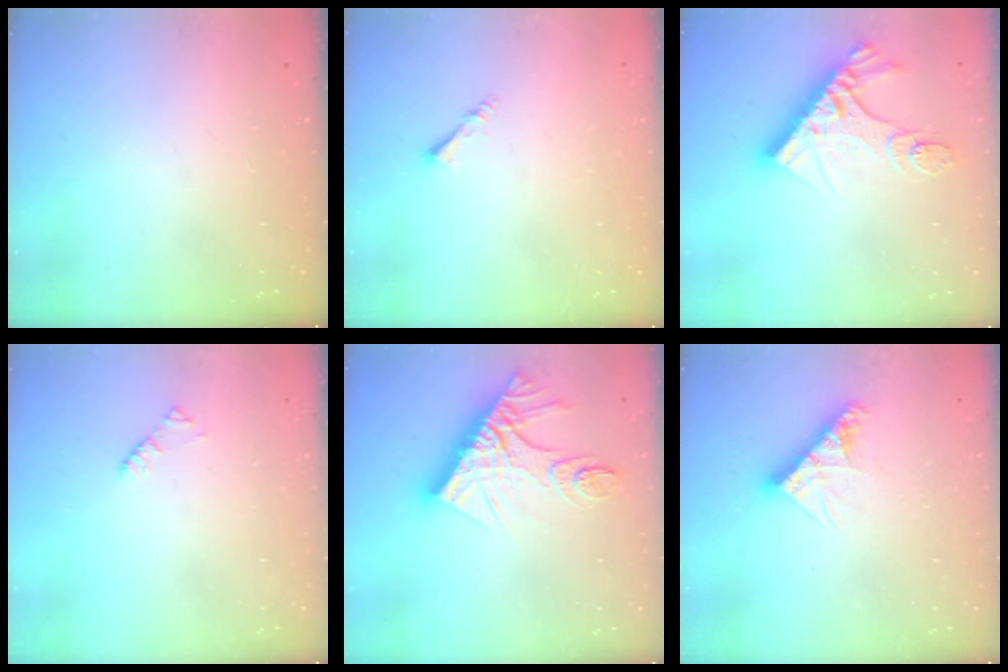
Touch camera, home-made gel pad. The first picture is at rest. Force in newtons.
{"total": 1.8, "press": 1.8, "slide": 0.1}
{"total": 13.2, "press": 13.1, "slide": 1.2}
{"total": 1.9, "press": 1.9, "slide": 0.3}
{"total": 16.4, "press": 16.3, "slide": 1.5}
{"total": 9.8, "press": 9.8, "slide": 0.7}